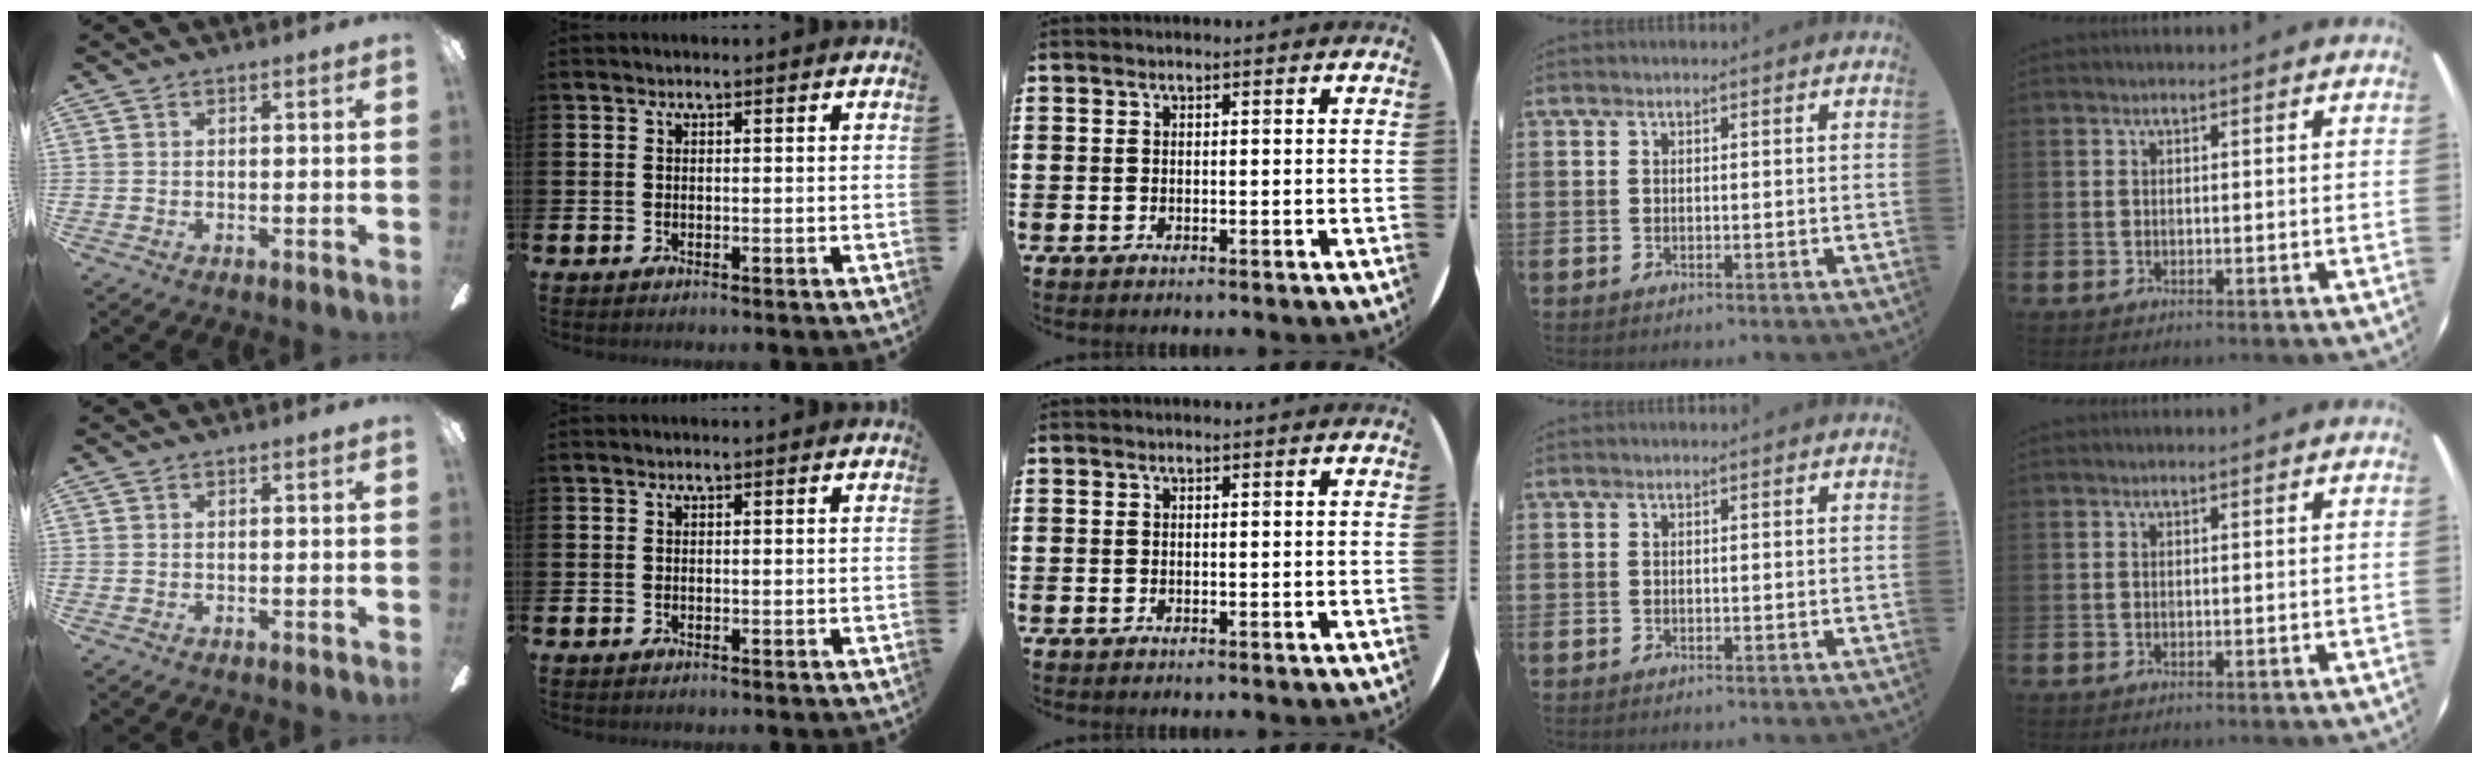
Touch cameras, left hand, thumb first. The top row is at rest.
{}